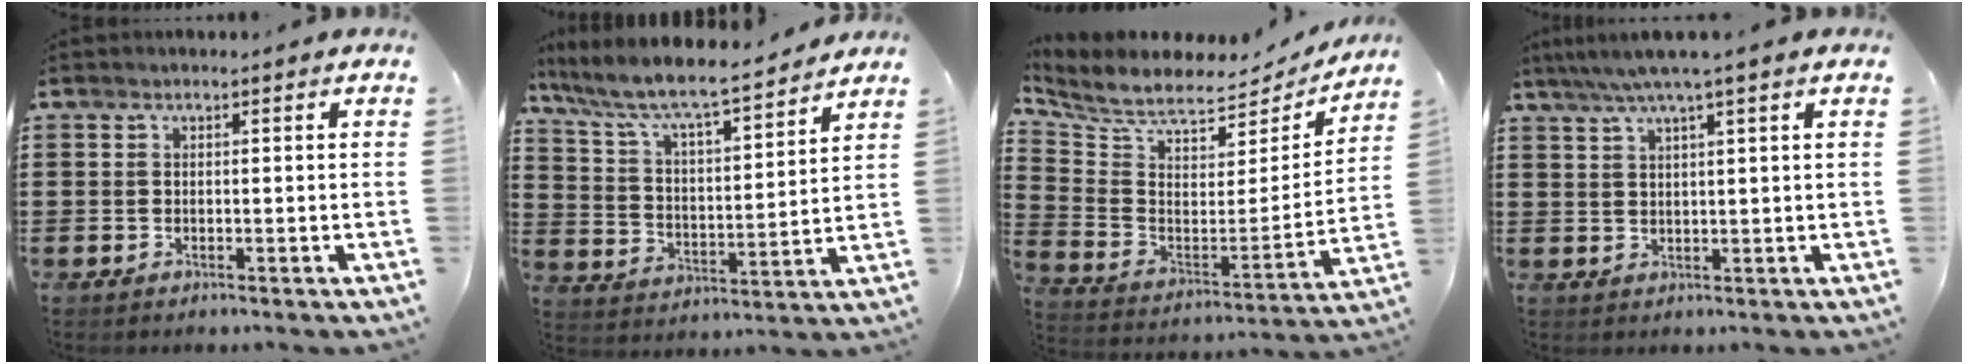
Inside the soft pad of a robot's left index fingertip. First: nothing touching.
{"total": 7.0, "force": [6.1, 0.6, 3.2], "torque": [-0.090, -0.043, 0.097]}
{"total": 6.7, "force": [6.1, 1.7, 2.2], "torque": [-0.078, -0.051, 0.102]}
{"total": 3.6, "force": [2.3, -0.4, 2.7], "torque": [-0.058, -0.003, 0.040]}